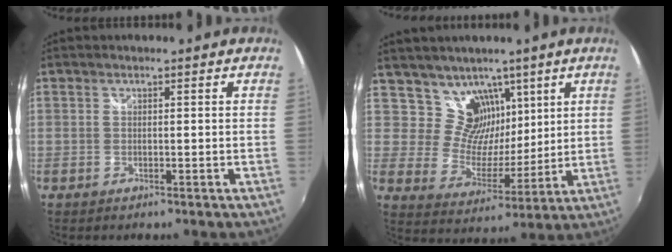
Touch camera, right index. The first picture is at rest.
{"total": 10.1, "force": [6.5, 7.1, 2.9], "torque": [-0.041, -0.013, 0.126]}